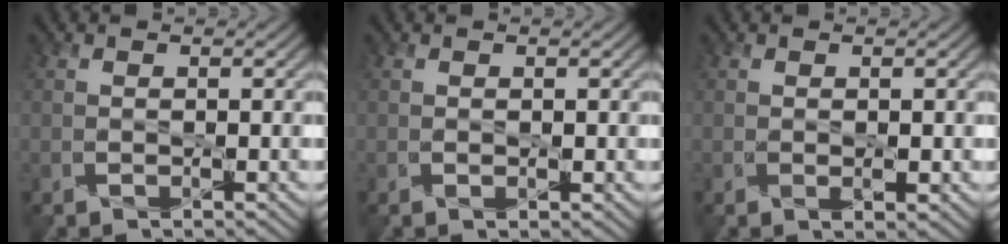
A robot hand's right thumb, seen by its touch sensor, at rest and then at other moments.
{"total": 0.0}
{"total": 0.9, "force": [-0.1, 0.5, 0.7], "torque": [-0.014, -0.005, 0.001]}